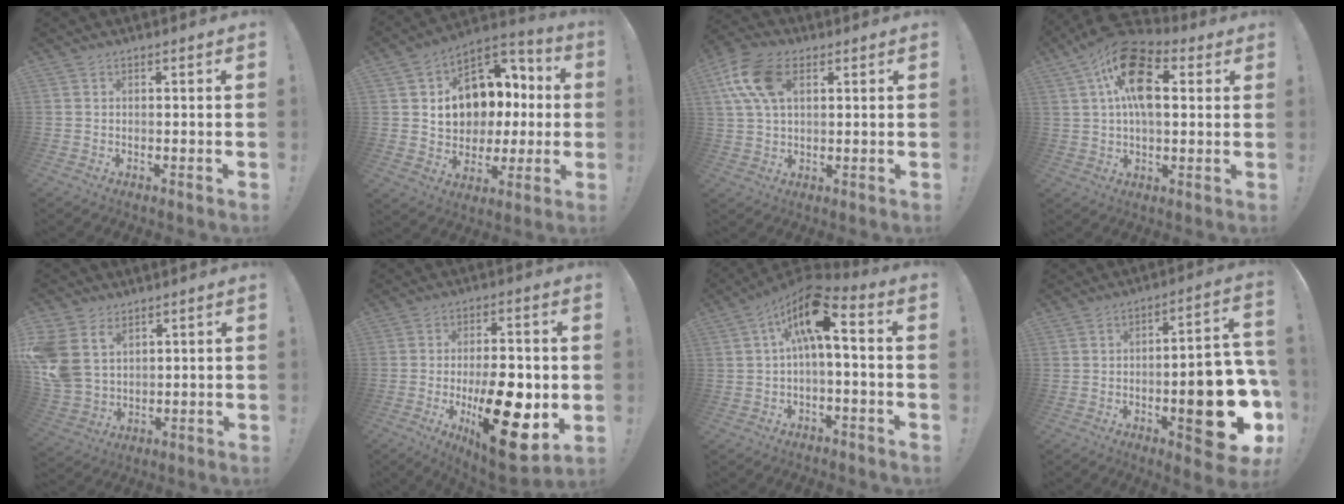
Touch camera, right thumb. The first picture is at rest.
{"total": 14.2, "force": [2.5, 11.8, 7.4], "torque": [-0.099, -0.016, 0.067]}
{"total": 13.7, "force": [4.7, 8.2, 9.8], "torque": [-0.190, -0.001, 0.091]}
{"total": 18.2, "force": [5.9, 9.9, 14.1], "torque": [-0.250, -0.011, 0.101]}
{"total": 11.8, "force": [5.0, 8.8, 6.0], "torque": [-0.132, -0.030, 0.102]}
{"total": 20.3, "force": [-4.7, 8.1, 18.1], "torque": [-0.290, 0.012, -0.062]}
{"total": 12.9, "force": [3.1, 4.0, 11.9], "torque": [-0.212, -0.005, 0.046]}
{"total": 20.5, "force": [-5.8, 7.1, 18.4], "torque": [-0.227, 0.024, -0.073]}